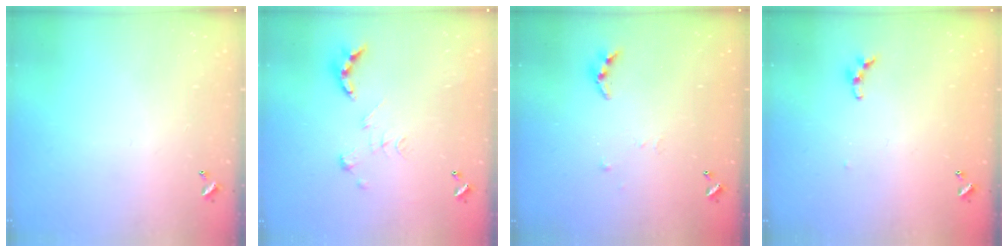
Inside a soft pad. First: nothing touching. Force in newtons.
{"total": 2.7, "press": 2.2, "slide": 1.5}
{"total": 3.3, "press": 3.3, "slide": 0.4}
{"total": 5.5, "press": 5.5, "slide": 0.6}